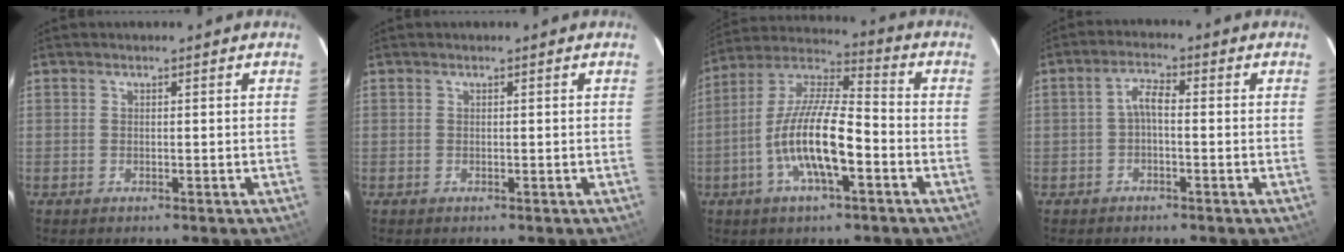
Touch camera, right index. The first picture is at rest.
{"total": 0.0}
{"total": 14.7, "force": [-5.0, 3.8, 13.2], "torque": [-0.261, -0.002, -0.099]}
{"total": 2.9, "force": [-0.8, 1.1, 2.6], "torque": [-0.056, 0.011, -0.017]}